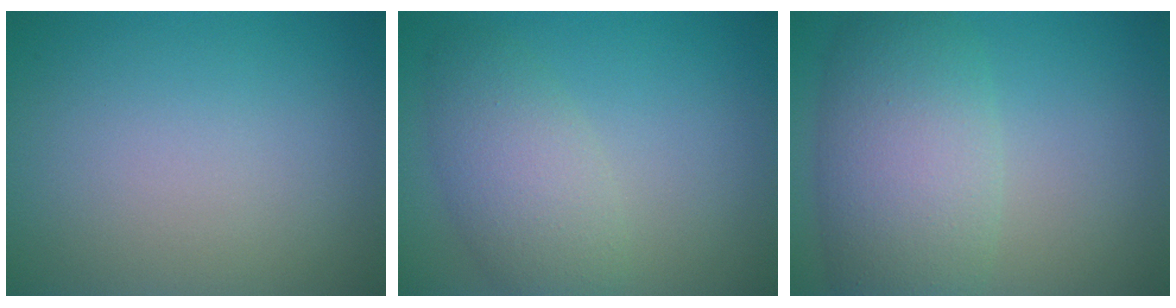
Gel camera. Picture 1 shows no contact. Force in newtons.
{"total": 4.3, "press": 4.3, "slide": 0.1}
{"total": 7.4, "press": 7.4, "slide": 0.4}